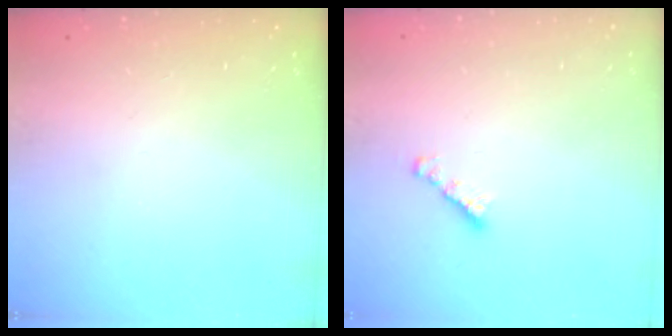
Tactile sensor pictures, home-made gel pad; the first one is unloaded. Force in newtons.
{"total": 3.0, "press": 3.0, "slide": 0.1}